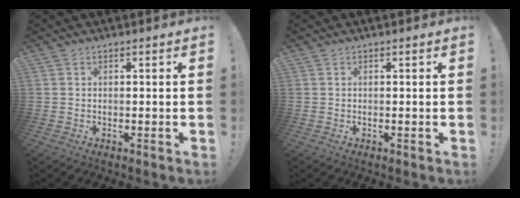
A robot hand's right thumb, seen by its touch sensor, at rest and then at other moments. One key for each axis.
{"total": 0.0}